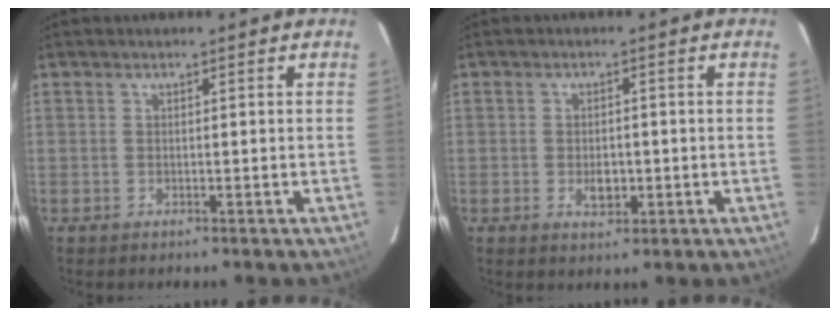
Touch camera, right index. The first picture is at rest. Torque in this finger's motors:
{"motor_torque": [-0.02, 0.08, -0.06, -0.03]}